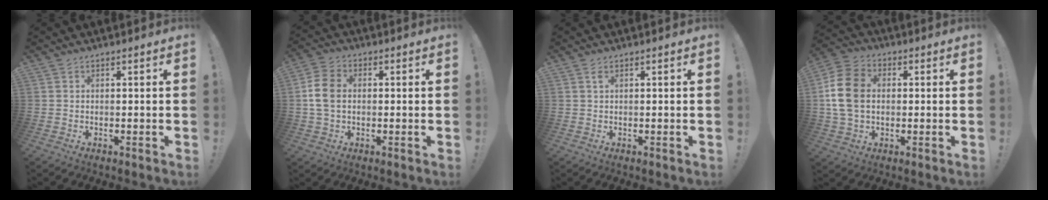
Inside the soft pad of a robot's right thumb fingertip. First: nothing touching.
{"total": 8.6, "force": [0.1, 6.1, 6.0], "torque": [-0.125, 0.010, 0.007]}
{"total": 1.3, "force": [0.5, 0.4, 1.2], "torque": [-0.024, 0.002, 0.009]}
{"total": 13.8, "force": [0.9, 10.2, 9.3], "torque": [-0.184, 0.010, 0.017]}